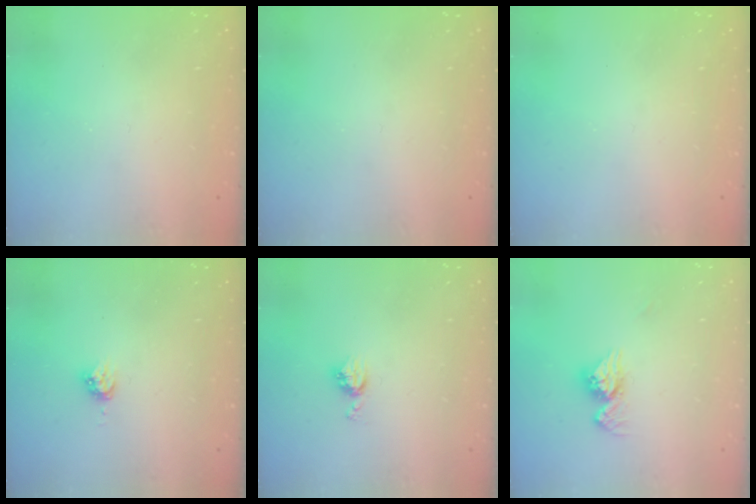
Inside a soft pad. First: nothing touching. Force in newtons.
{"total": 0.0}
{"total": 0.0}
{"total": 4.3, "press": 4.3, "slide": 0.3}
{"total": 4.6, "press": 4.6, "slide": 0.4}
{"total": 11.1, "press": 11.0, "slide": 0.9}